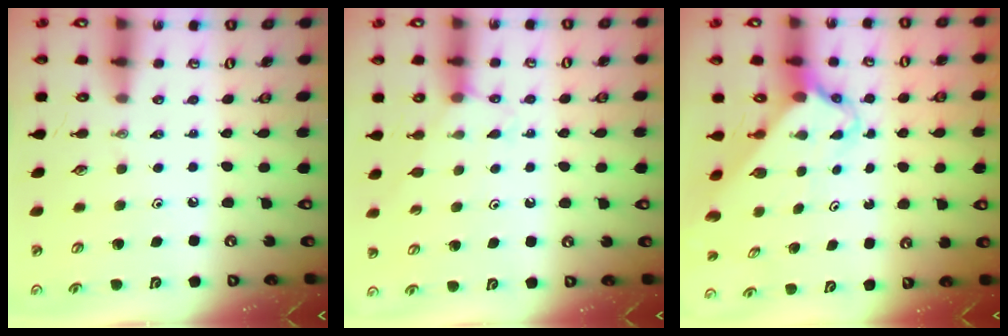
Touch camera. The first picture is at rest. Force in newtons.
{"total": 6.4, "press": 6.4, "slide": 0.8}
{"total": 2.7, "press": 2.7, "slide": 0.2}